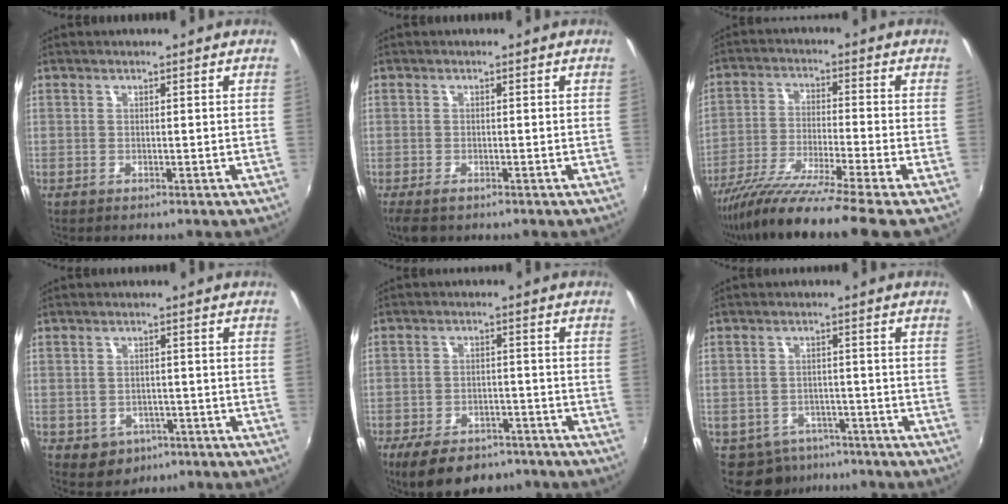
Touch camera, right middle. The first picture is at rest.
{"total": 3.3, "force": [-2.3, 1.2, 2.0], "torque": [-0.043, -0.015, -0.040]}
{"total": 14.8, "force": [-12.2, -2.1, 8.1], "torque": [-0.159, -0.043, -0.215]}
{"total": 5.5, "force": [-2.4, 4.7, 1.7], "torque": [-0.048, -0.004, -0.021]}
{"total": 12.5, "force": [-9.2, 6.0, 6.0], "torque": [-0.137, -0.012, -0.135]}
{"total": 7.6, "force": [-5.1, 5.3, 2.0], "torque": [-0.056, 0.002, -0.064]}